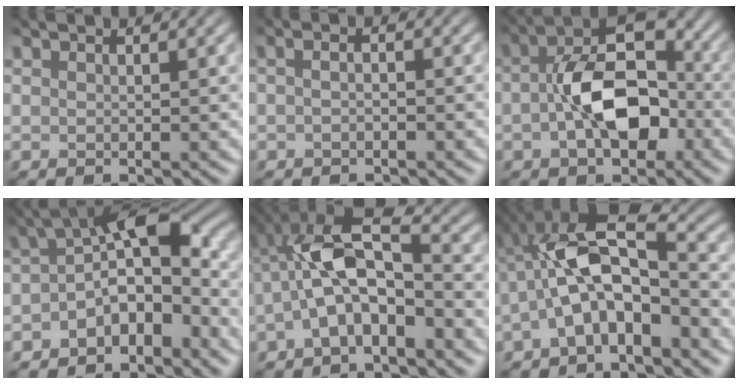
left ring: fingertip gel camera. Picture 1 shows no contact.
{"total": 1.2, "force": [-0.6, 0.5, 1.0], "torque": [-0.016, -0.009, -0.017]}
{"total": 8.2, "force": [-1.9, 4.9, 6.3], "torque": [-0.121, -0.001, -0.032]}
{"total": 6.5, "force": [-3.1, 3.0, 4.8], "torque": [-0.074, 0.016, -0.058]}
{"total": 6.1, "force": [-3.1, 2.2, 4.8], "torque": [-0.105, 0.016, -0.051]}
{"total": 7.0, "force": [-3.3, 2.6, 5.6], "torque": [-0.120, 0.016, -0.057]}